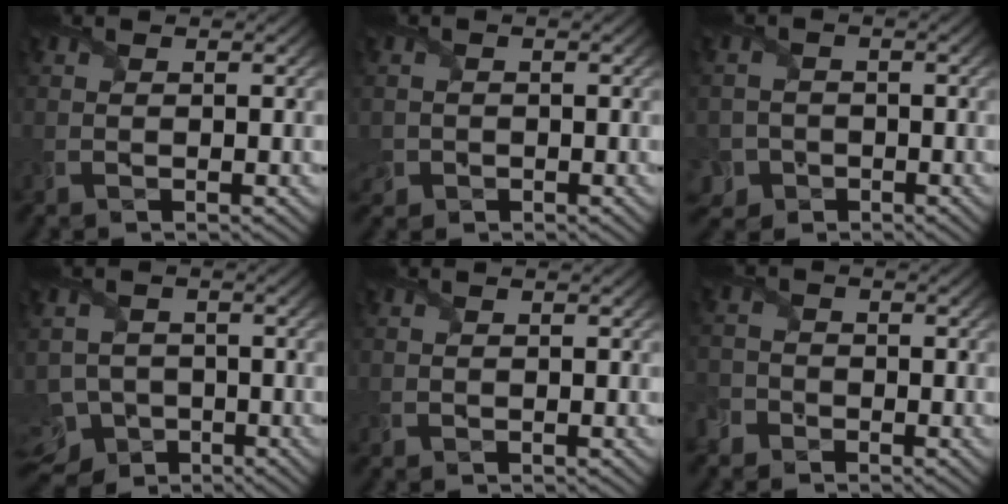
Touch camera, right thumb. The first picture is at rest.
{"total": 1.9, "force": [-0.8, 1.6, 0.4], "torque": [-0.013, -0.012, -0.019]}
{"total": 4.9, "force": [-2.6, 4.0, 1.1], "torque": [-0.025, -0.009, -0.057]}
{"total": 5.8, "force": [-3.0, 4.6, 1.9], "torque": [-0.041, -0.018, -0.055]}
{"total": 0.0}
{"total": 3.1, "force": [-2.2, 2.1, 0.6], "torque": [-0.023, -0.004, -0.054]}